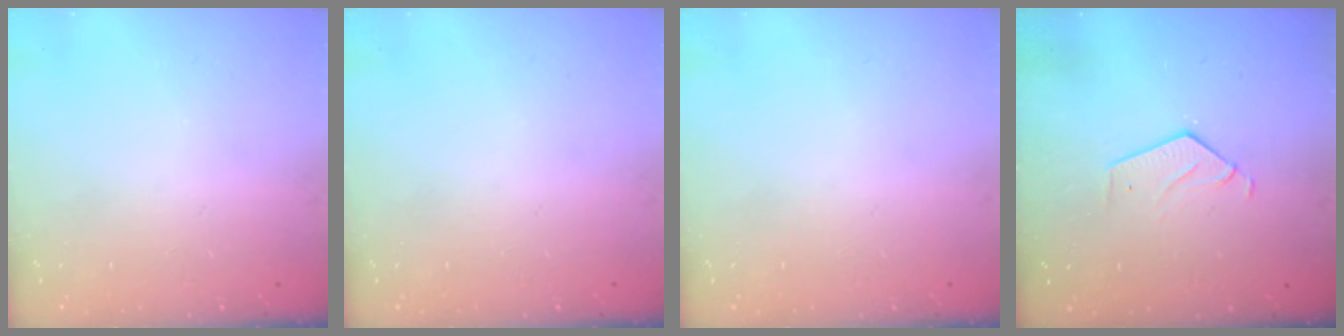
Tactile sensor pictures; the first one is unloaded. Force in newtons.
{"total": 0.0}
{"total": 0.0}
{"total": 3.2, "press": 3.2, "slide": 0.2}